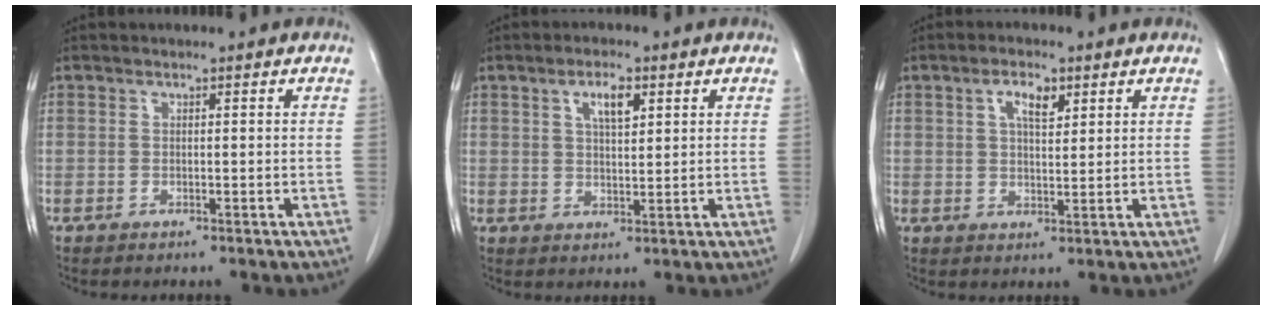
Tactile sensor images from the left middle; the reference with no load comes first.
{"total": 4.3, "force": [2.1, 1.3, 3.5], "torque": [-0.065, 0.000, 0.036]}
{"total": 4.1, "force": [2.0, 1.5, 3.2], "torque": [-0.060, 0.001, 0.034]}